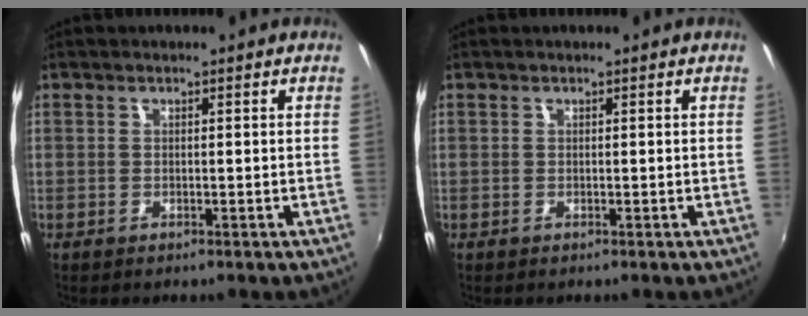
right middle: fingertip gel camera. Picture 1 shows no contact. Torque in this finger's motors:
{"motor_torque": [0.00, 0.00, -0.01, 0.00]}